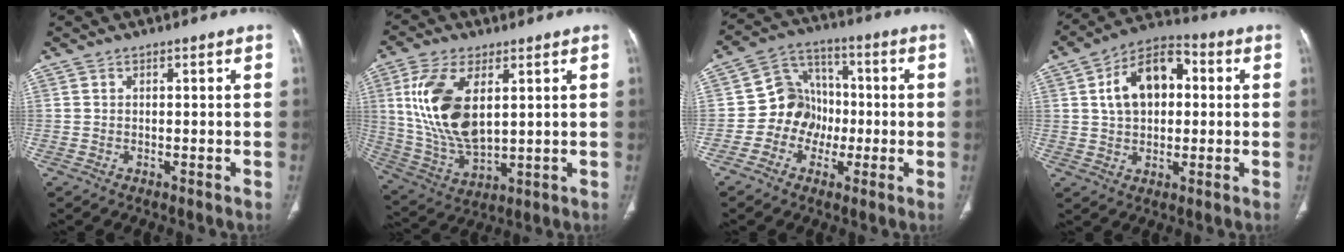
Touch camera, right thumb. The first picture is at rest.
{"total": 16.3, "force": [4.2, 8.3, 13.4], "torque": [-0.273, -0.019, 0.092]}
{"total": 10.0, "force": [-1.7, 8.9, 4.0], "torque": [-0.019, 0.033, -0.043]}
{"total": 13.2, "force": [2.4, 8.6, 9.8], "torque": [-0.143, 0.021, 0.030]}